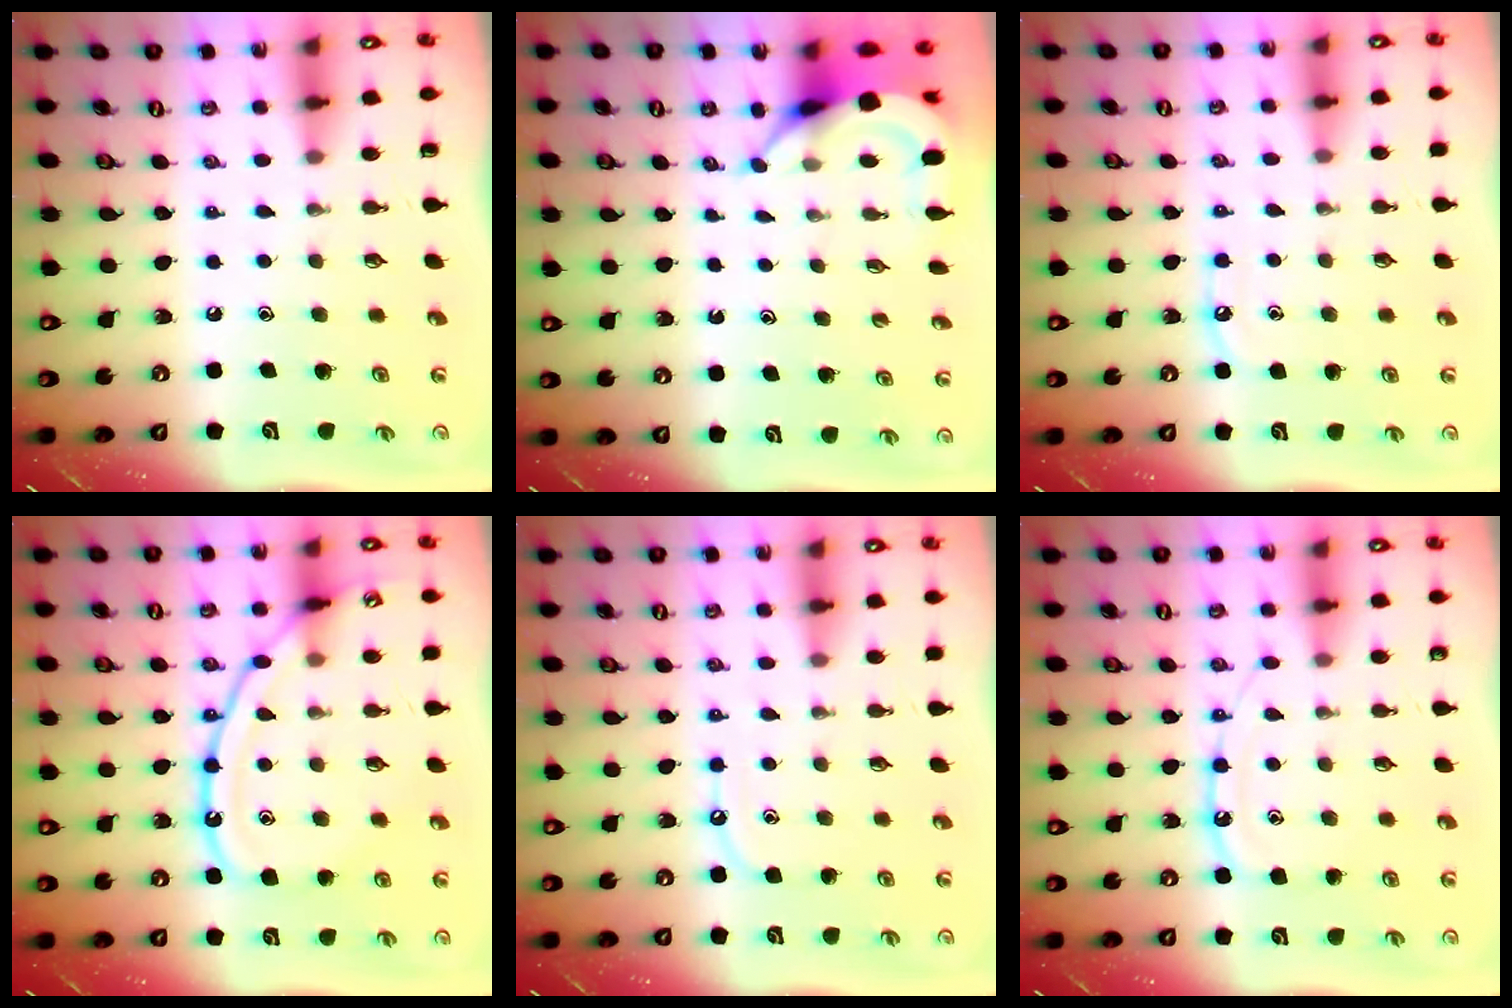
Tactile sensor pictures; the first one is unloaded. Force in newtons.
{"total": 4.6, "press": 4.6, "slide": 0.5}
{"total": 5.4, "press": 5.3, "slide": 0.6}
{"total": 14.3, "press": 14.3, "slide": 1.3}
{"total": 6.3, "press": 6.2, "slide": 0.7}
{"total": 10.4, "press": 10.4, "slide": 0.9}